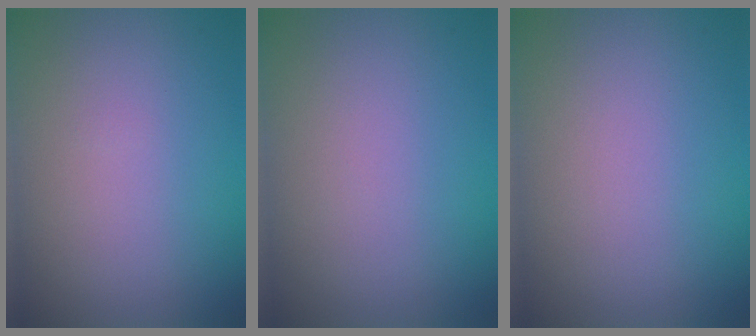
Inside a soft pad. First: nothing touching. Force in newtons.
{"total": 0.0}
{"total": 0.0}